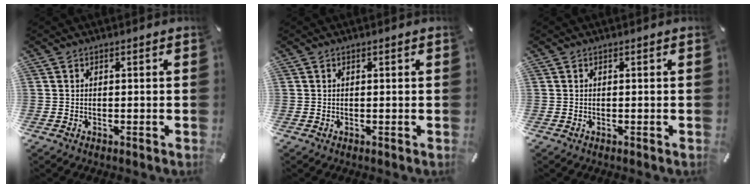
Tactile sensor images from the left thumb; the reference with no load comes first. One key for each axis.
{"total": 0.0}
{"total": 0.0}